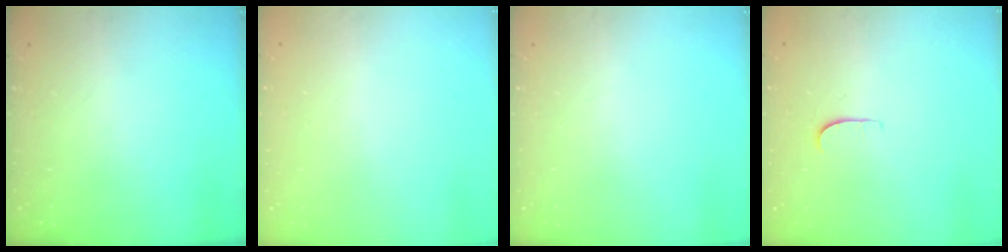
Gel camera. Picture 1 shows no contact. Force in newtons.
{"total": 0.5, "press": 0.5, "slide": 0.1}
{"total": 0.0}
{"total": 4.2, "press": 4.2, "slide": 0.4}